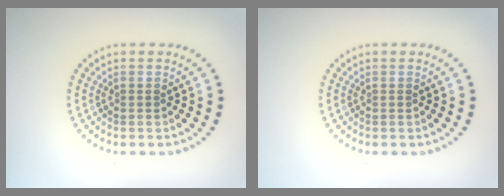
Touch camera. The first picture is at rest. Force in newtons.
{"total": 0.0}